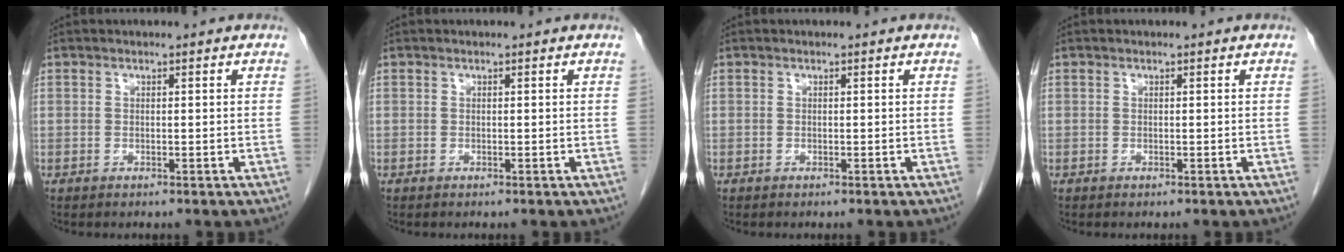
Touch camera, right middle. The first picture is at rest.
{"total": 0.0}
{"total": 0.0}
{"total": 0.0}